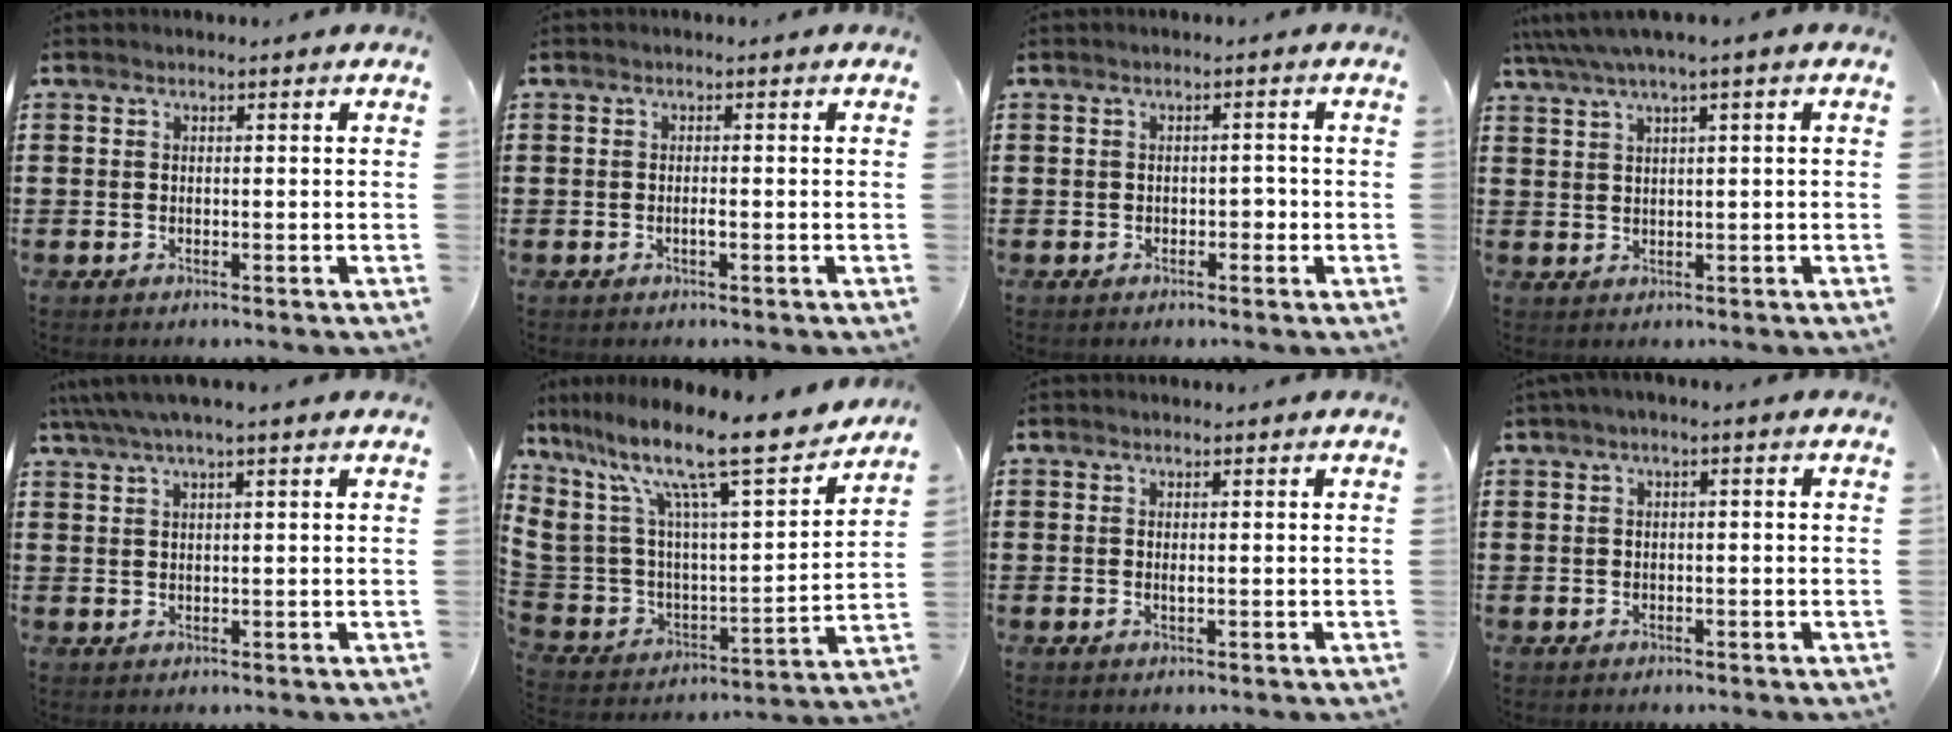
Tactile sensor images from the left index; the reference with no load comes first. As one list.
[{"total": 0.8, "force": [-0.3, 0.1, 0.8], "torque": [-0.016, -0.003, -0.006]}, {"total": 1.5, "force": [-0.6, 0.9, 1.1], "torque": [-0.024, 0.004, -0.015]}, {"total": 2.6, "force": [1.1, 0.0, 2.4], "torque": [-0.047, 0.000, 0.017]}, {"total": 2.7, "force": [1.7, 0.2, 2.2], "torque": [-0.046, 0.004, 0.031]}, {"total": 15.2, "force": [11.3, 2.7, 9.8], "torque": [-0.203, -0.076, 0.185]}, {"total": 0.7, "force": [0.1, 0.1, 0.7], "torque": [-0.014, -0.003, 0.002]}, {"total": 1.3, "force": [-0.5, 0.2, 1.1], "torque": [-0.016, -0.003, -0.010]}]